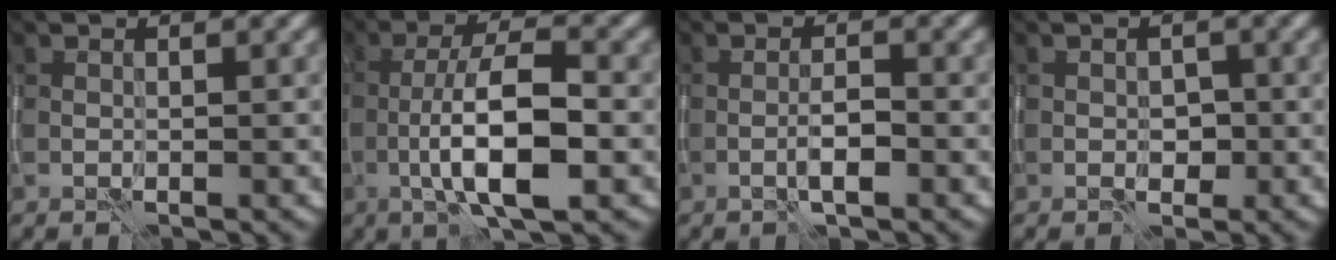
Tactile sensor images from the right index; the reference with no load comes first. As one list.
[{"total": 7.9, "force": [-2.4, 2.1, 7.2], "torque": [-0.122, 0.011, -0.048]}, {"total": 2.0, "force": [-1.0, 0.3, 1.7], "torque": [-0.031, 0.004, -0.020]}, {"total": 1.7, "force": [-0.4, 1.3, 1.0], "torque": [-0.014, -0.006, -0.005]}]